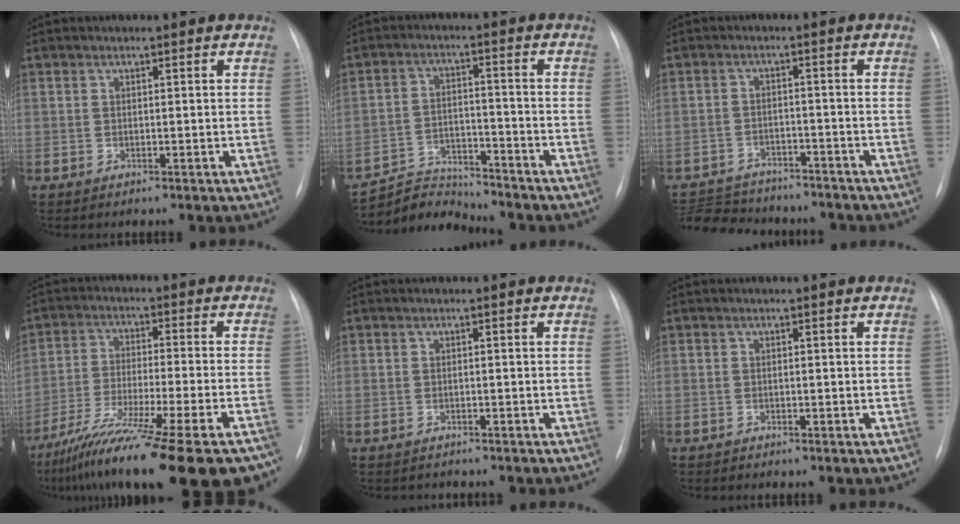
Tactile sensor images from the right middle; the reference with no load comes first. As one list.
[{"total": 7.2, "force": [-7.1, 0.7, -1.3], "torque": [0.011, 0.012, -0.123]}, {"total": 13.8, "force": [-12.3, 4.8, 4.1], "torque": [-0.095, 0.007, -0.168]}, {"total": 23.7, "force": [-18.1, 1.2, 15.2], "torque": [-0.200, -0.055, -0.280]}, {"total": 1.0, "force": [-0.9, 0.5, -0.3], "torque": [-0.007, -0.003, -0.013]}, {"total": 0.0}]